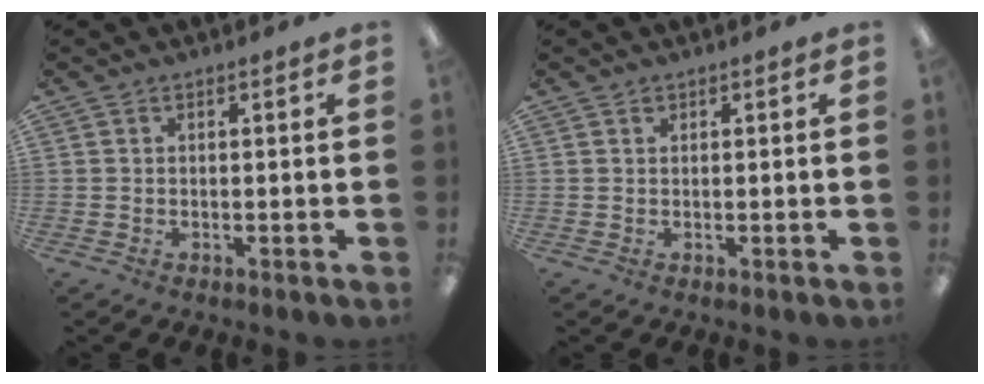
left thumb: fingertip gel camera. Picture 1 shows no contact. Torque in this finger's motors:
{"motor_torque": [0.10, -0.02, 0.17, -0.21, 0.04]}